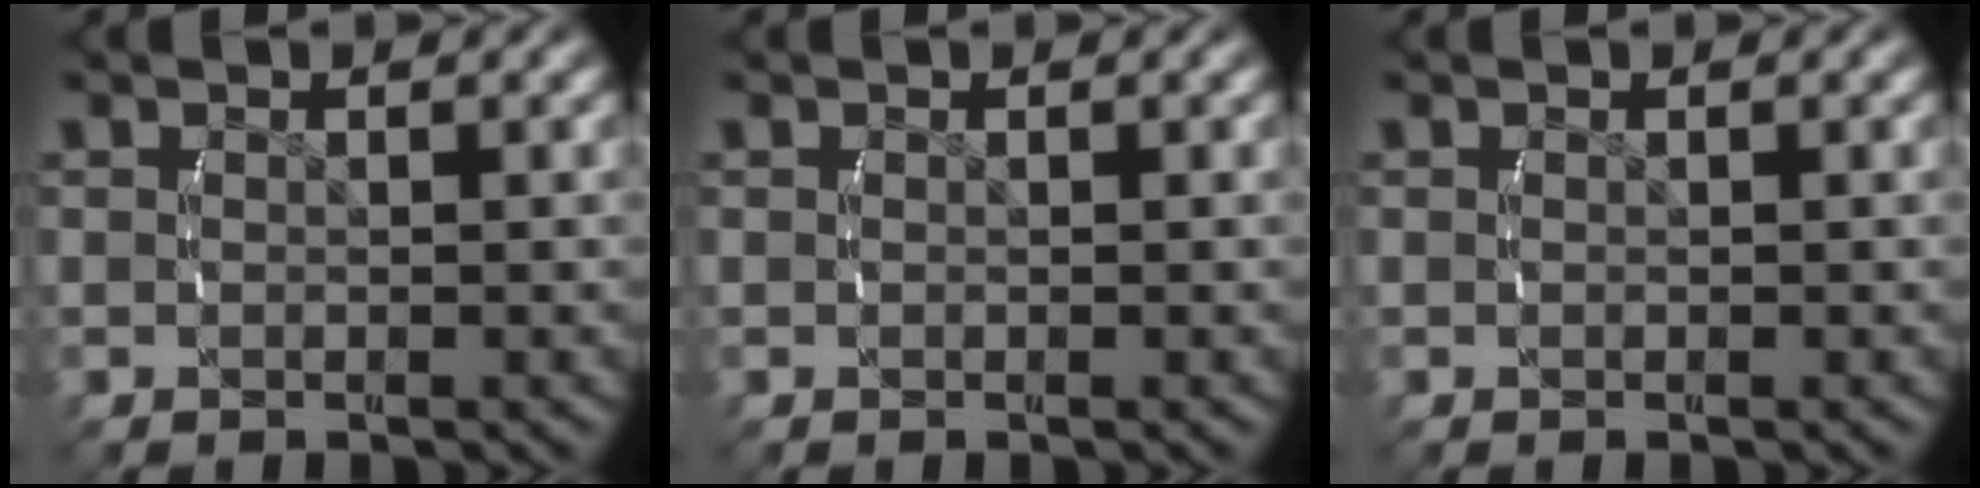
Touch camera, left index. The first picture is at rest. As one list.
[{"total": 0.0}, {"total": 0.0}]